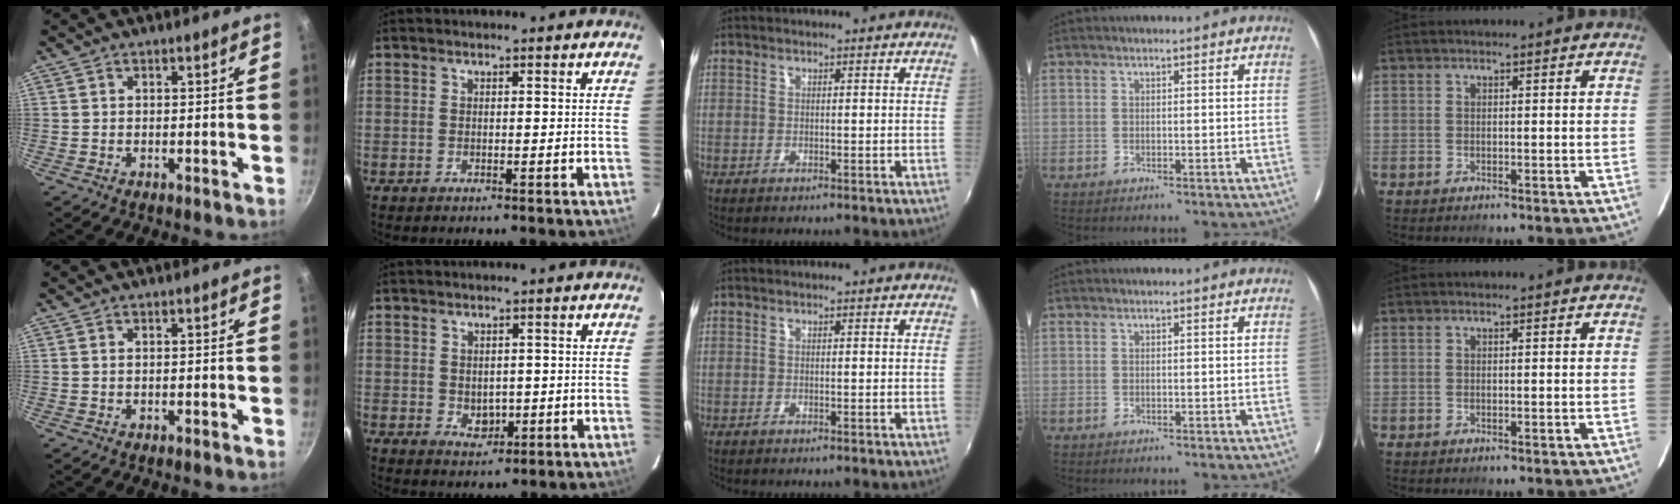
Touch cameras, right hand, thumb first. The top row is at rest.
{"index": {"total": 3.4, "force": [-0.2, 2.8, 1.9], "torque": [-0.031, -0.001, 0.005]}}